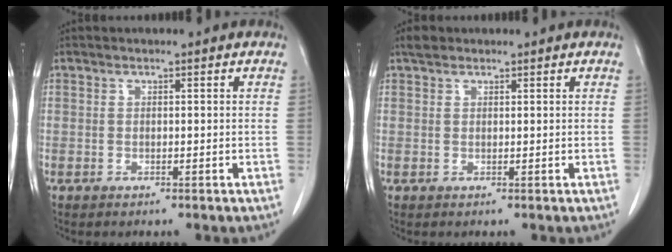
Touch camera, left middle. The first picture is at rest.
{"total": 1.3, "force": [1.1, 0.6, 0.4], "torque": [-0.011, 0.011, 0.019]}